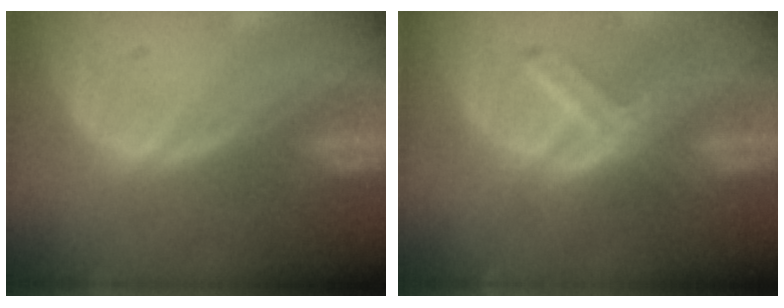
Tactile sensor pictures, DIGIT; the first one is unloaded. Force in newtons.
{"total": 6.9, "press": 6.2, "slide": 3.0}